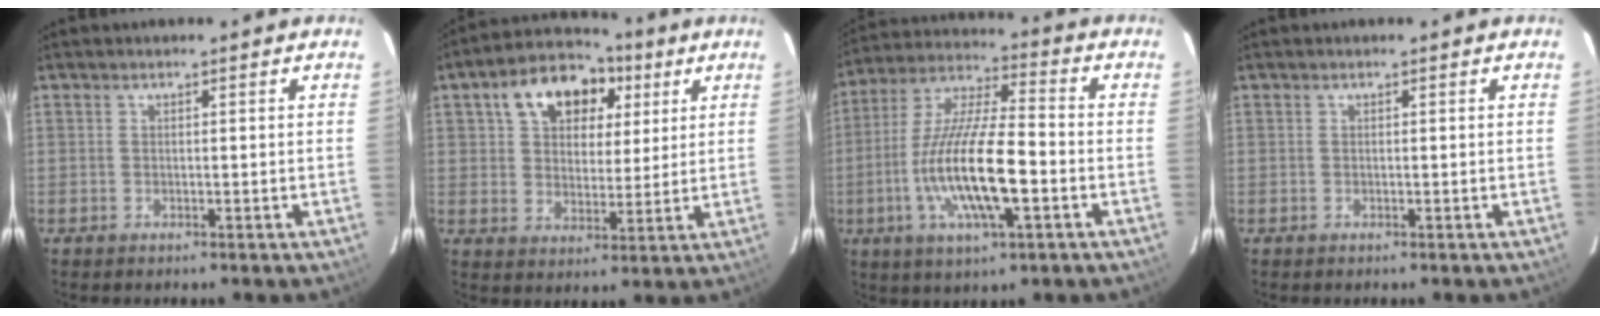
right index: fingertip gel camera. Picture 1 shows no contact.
{"total": 13.9, "force": [5.9, 9.4, 8.4], "torque": [-0.161, 0.046, 0.098]}
{"total": 16.8, "force": [-4.6, 4.1, 15.7], "torque": [-0.313, -0.012, -0.087]}
{"total": 0.0}